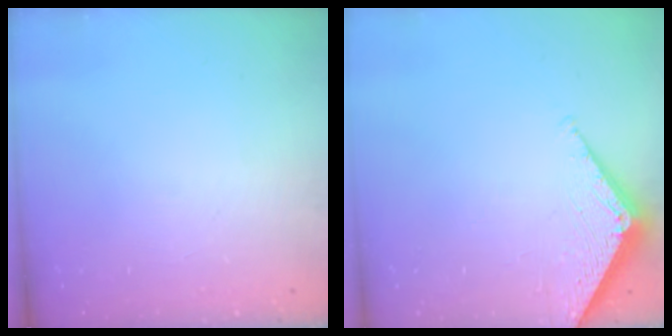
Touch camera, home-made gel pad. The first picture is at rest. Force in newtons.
{"total": 2.6, "press": 2.6, "slide": 0.3}